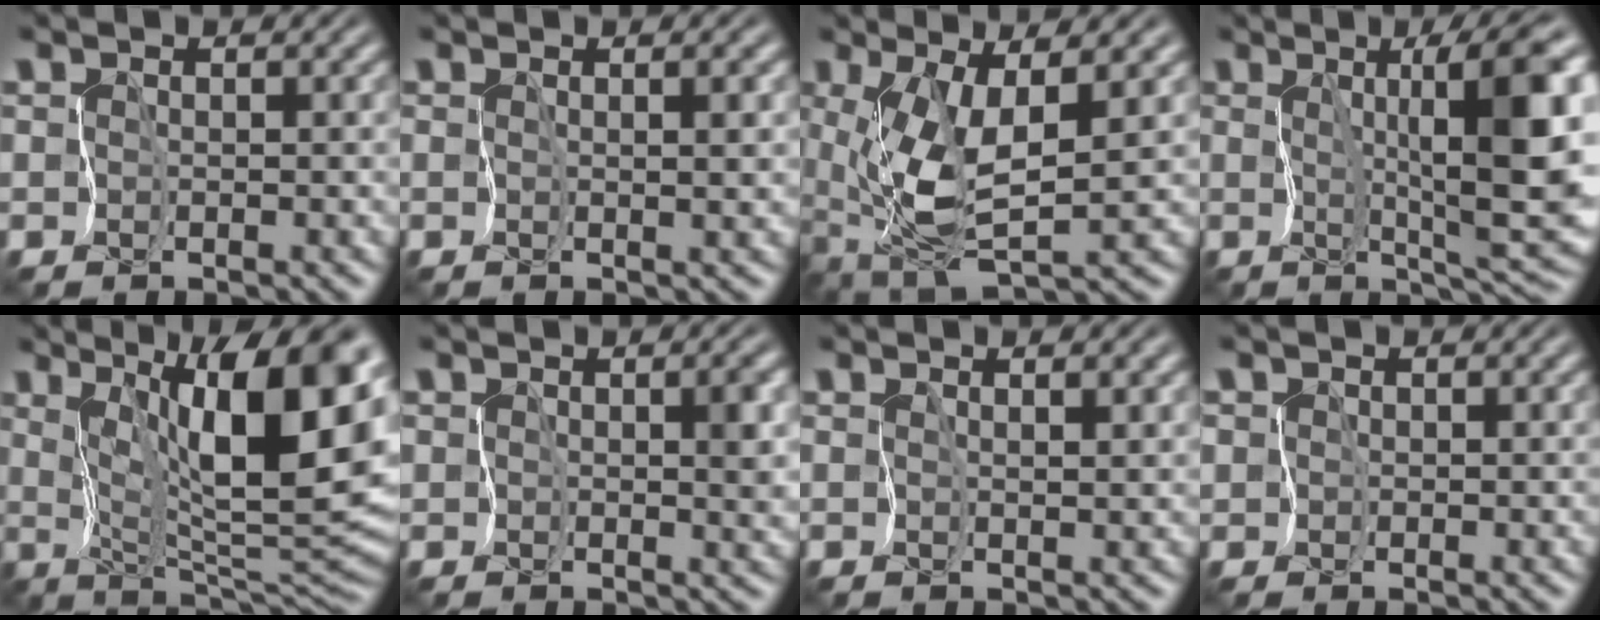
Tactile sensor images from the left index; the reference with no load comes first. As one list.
[{"total": 2.6, "force": [0.5, 0.7, 2.4], "torque": [-0.031, -0.003, 0.012]}, {"total": 6.5, "force": [0.4, 2.2, 6.1], "torque": [-0.133, -0.014, 0.010]}, {"total": 10.7, "force": [1.7, 1.9, 10.3], "torque": [-0.145, -0.001, 0.026]}, {"total": 13.5, "force": [4.5, 4.0, 12.0], "torque": [-0.163, -0.008, 0.075]}, {"total": 3.3, "force": [0.5, 1.5, 2.9], "torque": [-0.041, -0.004, 0.010]}, {"total": 1.7, "force": [1.0, 0.3, 1.3], "torque": [-0.019, -0.005, 0.016]}, {"total": 0.6, "force": [0.2, 0.6, -0.2], "torque": [0.006, -0.003, 0.001]}]